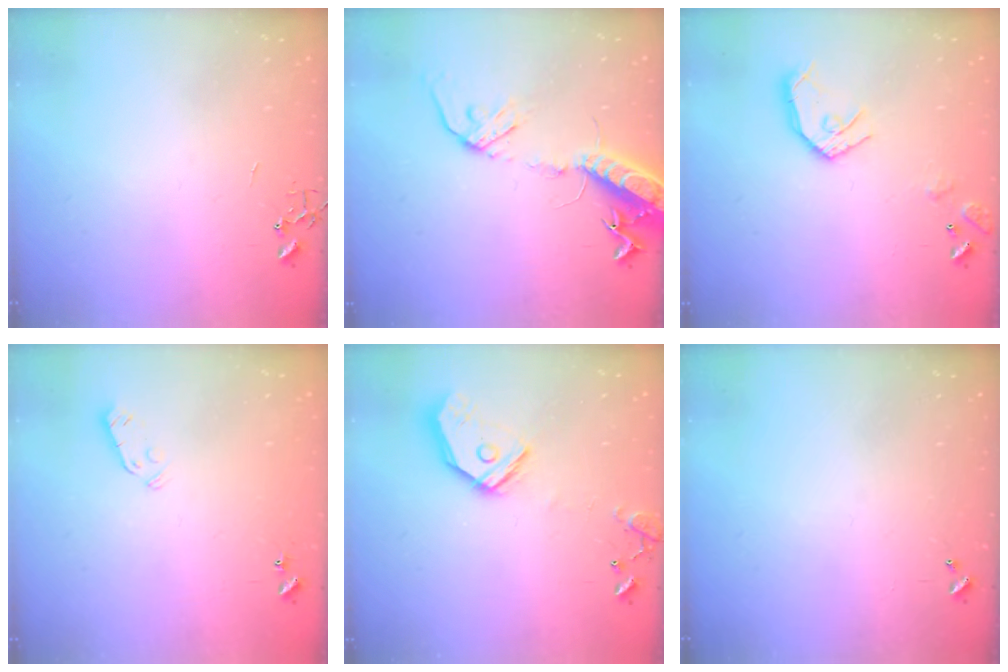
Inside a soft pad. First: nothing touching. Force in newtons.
{"total": 16.2, "press": 15.8, "slide": 3.6}
{"total": 12.7, "press": 12.6, "slide": 1.6}
{"total": 3.0, "press": 2.9, "slide": 0.9}
{"total": 15.9, "press": 15.7, "slide": 2.6}
{"total": 0.0}